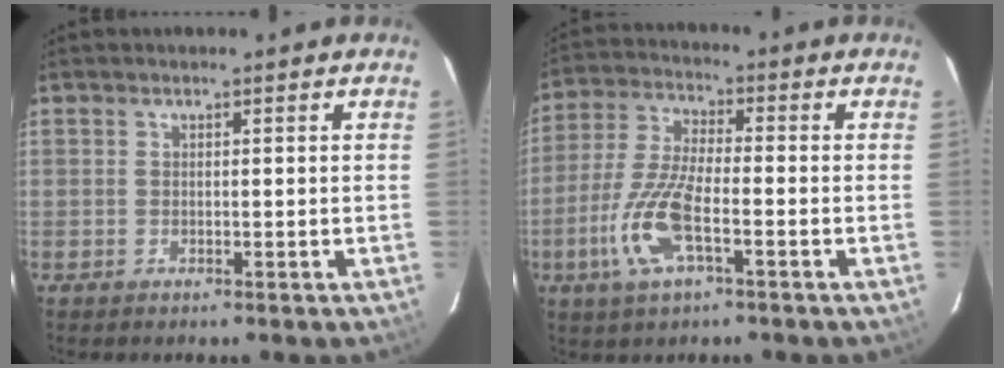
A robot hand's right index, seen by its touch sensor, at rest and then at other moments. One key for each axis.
{"total": 11.6, "fx": -4.5, "fy": 3.7, "fz": 10.0, "tx": -0.222, "ty": -0.004, "tz": -0.090}